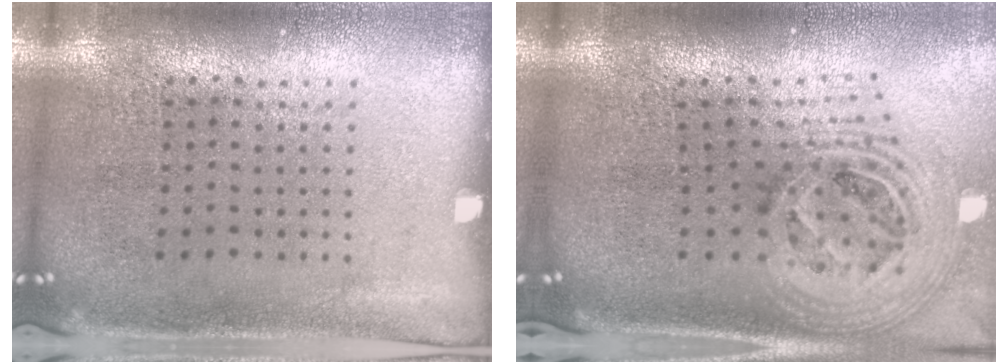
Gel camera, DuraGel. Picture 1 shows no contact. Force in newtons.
{"total": 2.6, "press": 1.9, "slide": 1.9}